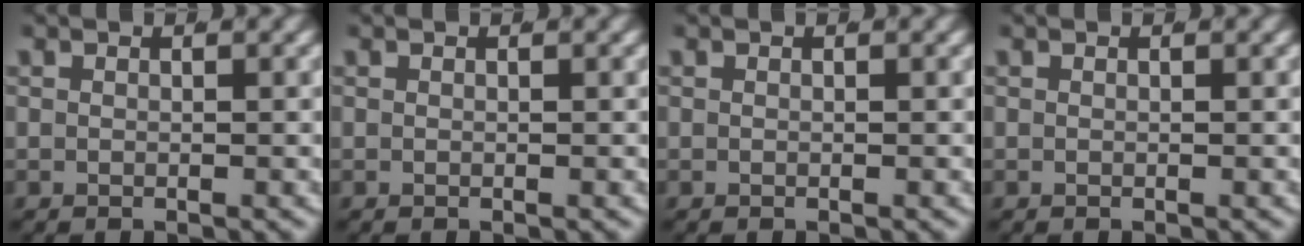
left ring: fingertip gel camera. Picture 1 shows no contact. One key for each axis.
{"total": 0.0}
{"total": 0.0}
{"total": 0.0}